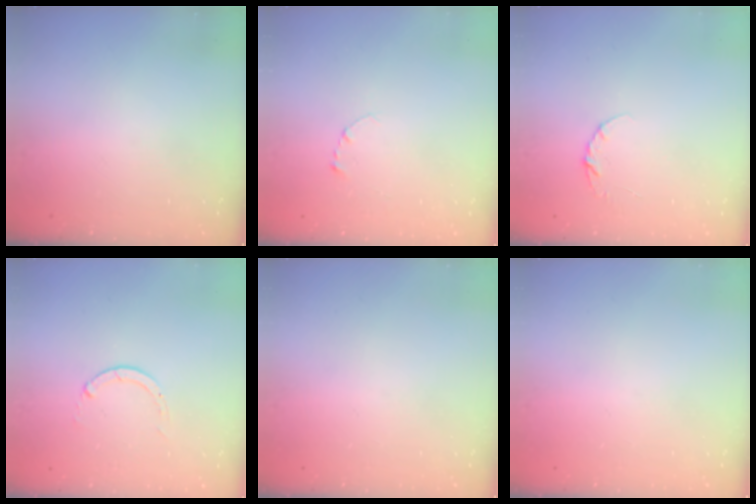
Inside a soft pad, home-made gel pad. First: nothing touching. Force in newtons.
{"total": 2.7, "press": 2.7, "slide": 0.3}
{"total": 4.0, "press": 4.0, "slide": 0.4}
{"total": 0.0}
{"total": 0.0}
{"total": 0.0}